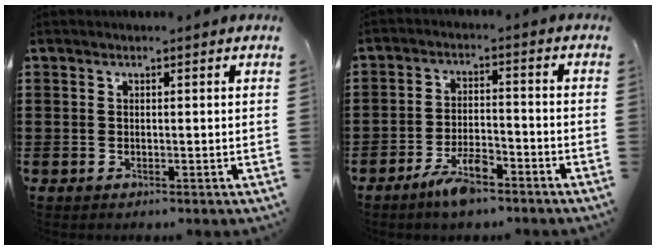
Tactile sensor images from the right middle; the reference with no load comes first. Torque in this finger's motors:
{"motor_torque": [2.14, 0.00, 0.52, 0.15]}